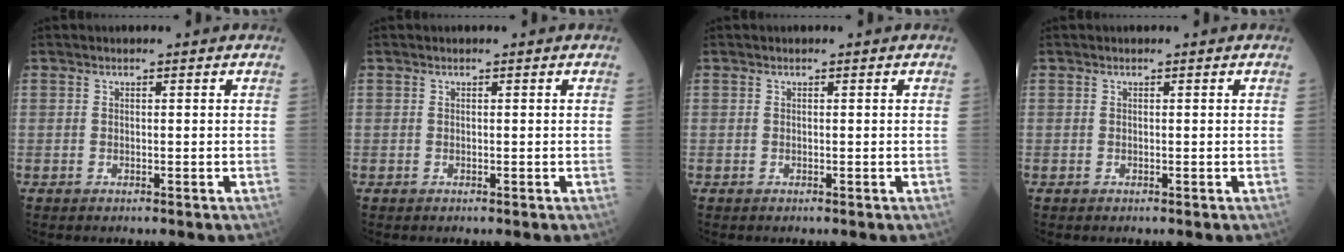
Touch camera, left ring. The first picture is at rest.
{"total": 0.0}
{"total": 0.0}
{"total": 0.0}